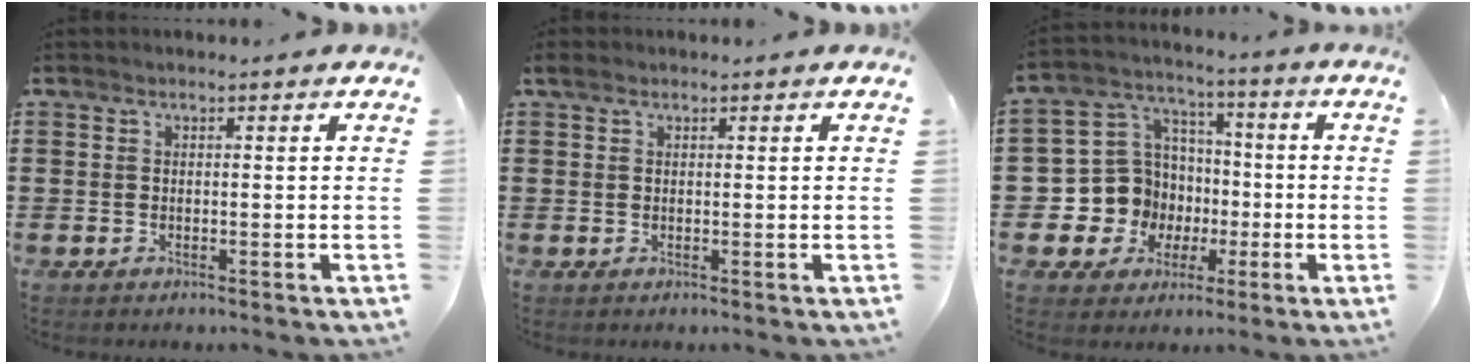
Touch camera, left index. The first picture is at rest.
{"total": 1.2, "force": [0.5, 0.8, 0.7], "torque": [-0.015, 0.005, 0.010]}
{"total": 9.8, "force": [-1.4, 9.6, 1.8], "torque": [-0.095, -0.002, -0.018]}